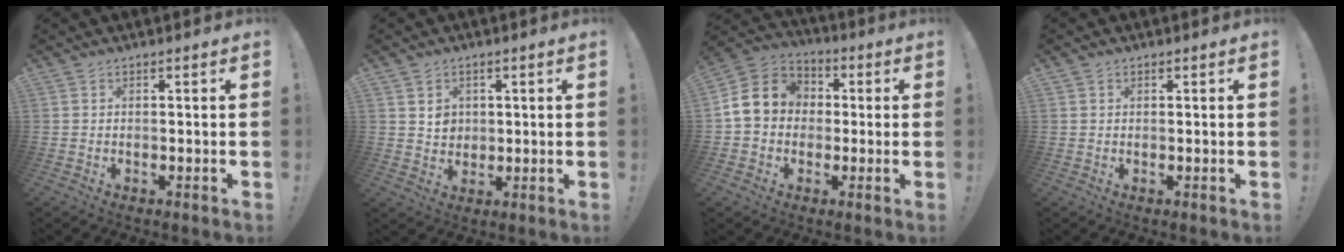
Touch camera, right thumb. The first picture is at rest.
{"total": 4.5, "force": [2.0, 4.0, 0.8], "torque": [-0.004, -0.010, 0.034]}
{"total": 12.9, "force": [1.3, 11.1, 6.4], "torque": [-0.108, 0.013, 0.033]}
{"total": 0.6, "force": [0.4, 0.4, 0.1], "torque": [0.001, -0.001, 0.008]}